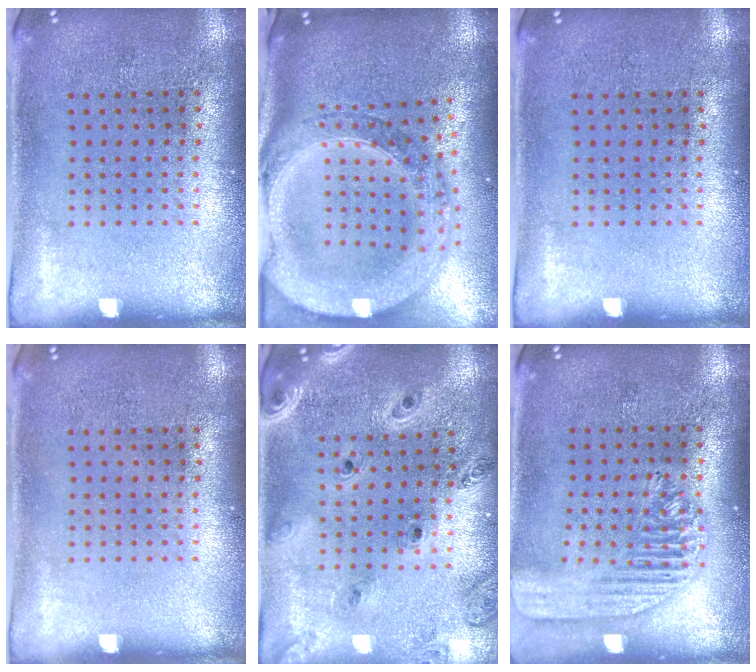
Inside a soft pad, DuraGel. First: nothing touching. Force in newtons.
{"total": 3.8, "press": 3.0, "slide": 2.3}
{"total": 0.0}
{"total": 0.0}
{"total": 1.3, "press": 1.3, "slide": 0.2}
{"total": 1.8, "press": 1.7, "slide": 0.7}